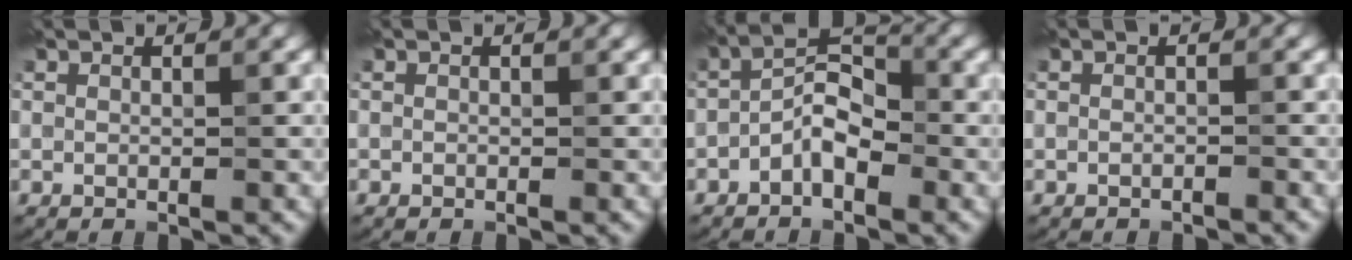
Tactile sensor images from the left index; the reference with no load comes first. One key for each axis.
{"total": 0.0}
{"total": 3.5, "fx": -1.7, "fy": 1.7, "fz": 2.5, "tx": -0.043, "ty": 0.015, "tz": -0.040}
{"total": 0.7, "fx": -0.7, "fy": 0.2, "fz": 0.2, "tx": -0.001, "ty": -0.001, "tz": -0.011}